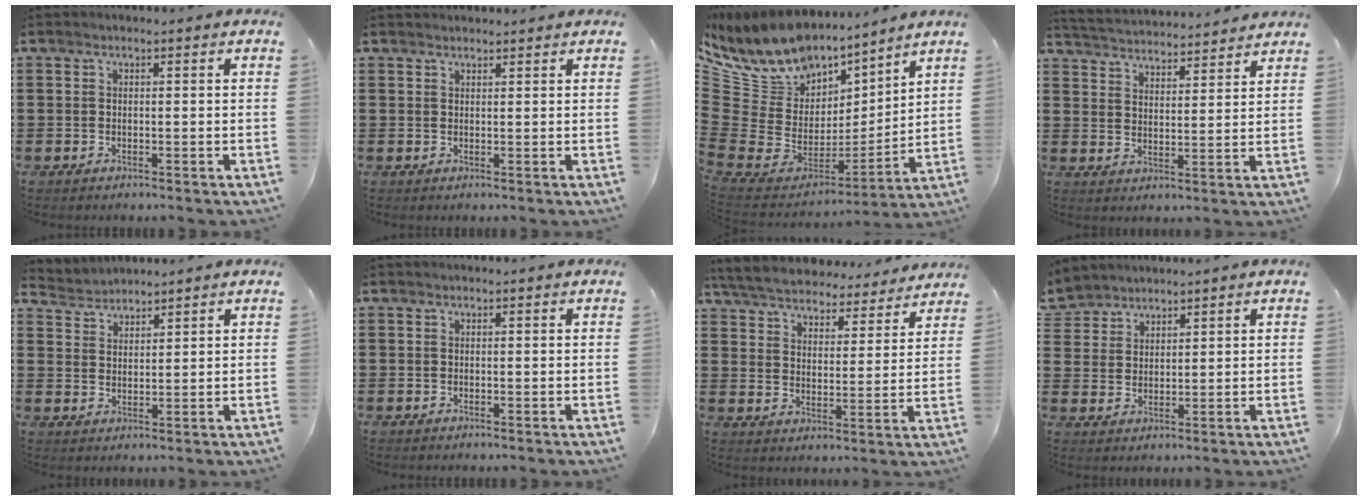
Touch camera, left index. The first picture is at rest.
{"total": 1.1, "force": [1.1, 0.1, 0.0], "torque": [-0.001, 0.000, 0.022]}
{"total": 10.6, "force": [8.7, 5.8, 2.0], "torque": [-0.096, -0.075, 0.161]}
{"total": 3.4, "force": [3.4, -0.1, -0.4], "torque": [-0.012, -0.025, 0.056]}
{"total": 2.7, "force": [2.6, 0.5, -0.6], "torque": [0.001, -0.007, 0.048]}
{"total": 0.0}
{"total": 5.7, "force": [5.7, 0.3, 0.6], "torque": [-0.042, -0.041, 0.097]}
{"total": 3.6, "force": [3.2, 1.6, -0.5], "torque": [-0.007, -0.006, 0.061]}